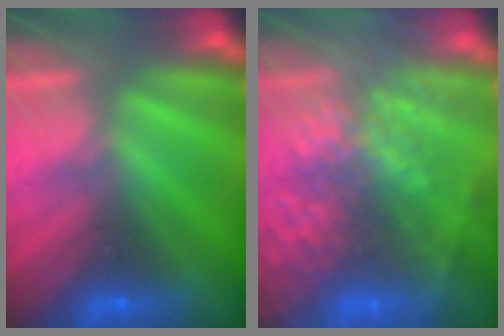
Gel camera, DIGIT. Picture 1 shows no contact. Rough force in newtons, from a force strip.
{"total": 6.8}